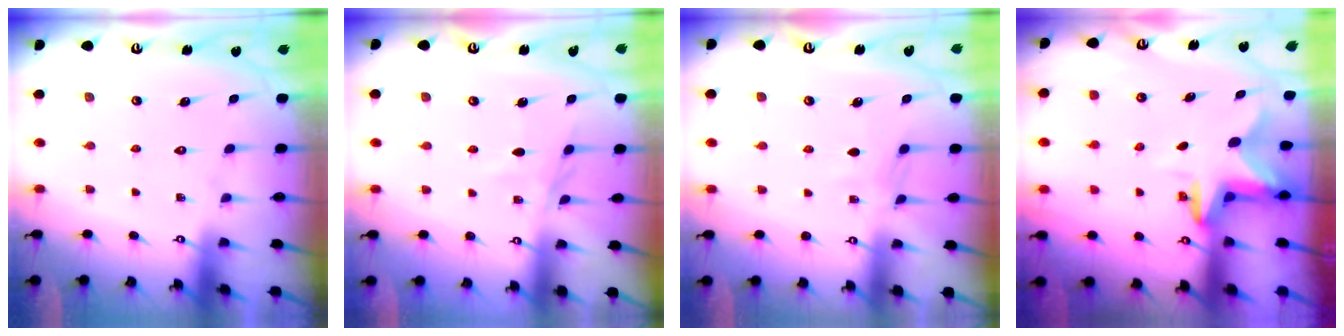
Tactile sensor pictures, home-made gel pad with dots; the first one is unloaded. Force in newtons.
{"total": 3.5, "press": 3.4, "slide": 0.4}
{"total": 4.8, "press": 4.8, "slide": 0.6}
{"total": 2.5, "press": 2.5, "slide": 0.5}